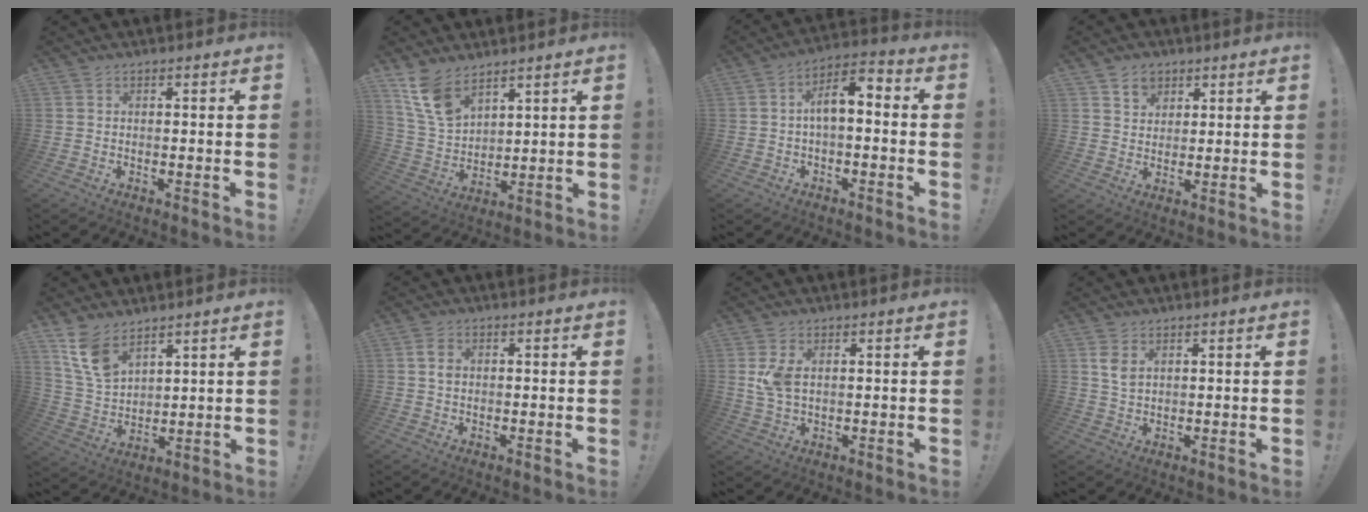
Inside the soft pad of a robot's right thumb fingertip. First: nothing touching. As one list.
[{"total": 11.5, "force": [8.2, 6.0, 5.5], "torque": [-0.114, -0.041, 0.163]}, {"total": 7.8, "force": [0.0, 3.4, 7.1], "torque": [-0.114, 0.006, 0.001]}, {"total": 6.0, "force": [3.5, 4.8, 1.0], "torque": [-0.005, -0.021, 0.064]}, {"total": 10.3, "force": [7.2, 5.3, 5.1], "torque": [-0.101, -0.035, 0.146]}, {"total": 2.7, "force": [0.4, 1.9, 1.9], "torque": [-0.036, 0.007, 0.007]}, {"total": 5.2, "force": [1.3, 3.0, 4.1], "torque": [-0.073, -0.002, 0.023]}, {"total": 4.0, "force": [1.7, 2.2, 2.8], "torque": [-0.044, -0.001, 0.030]}]